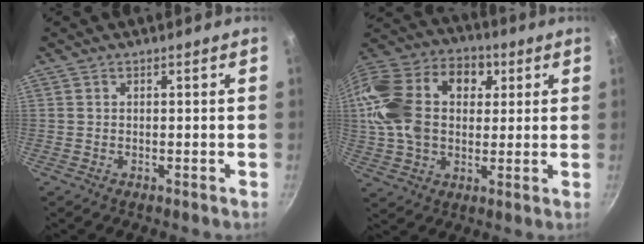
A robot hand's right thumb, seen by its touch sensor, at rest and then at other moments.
{"total": 23.7, "force": [4.3, 16.8, 16.1], "torque": [-0.309, 0.035, 0.063]}